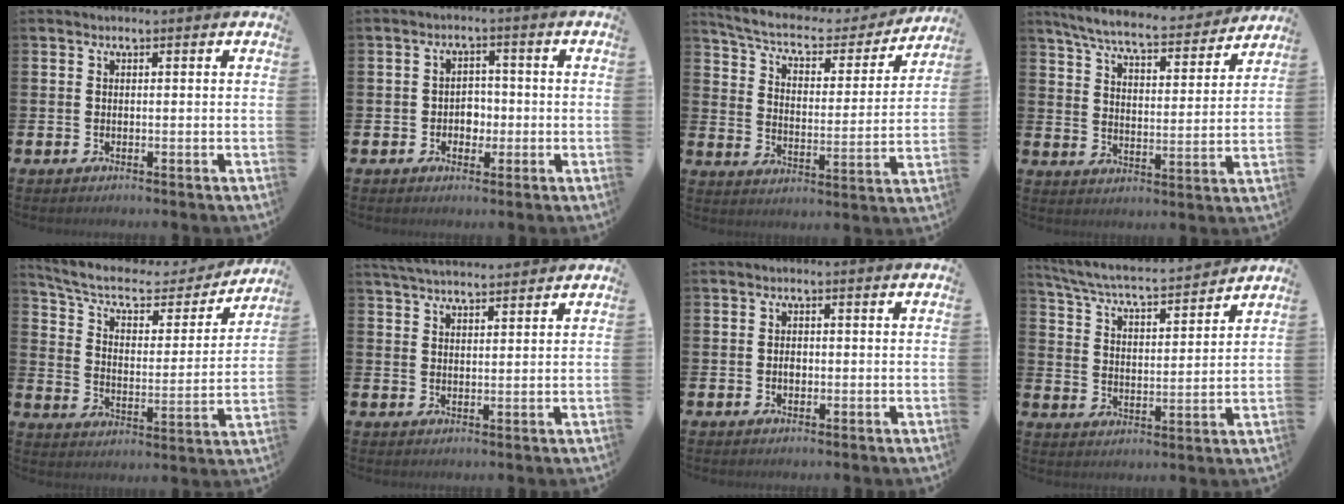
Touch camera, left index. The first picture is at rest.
{"total": 2.8, "force": [-0.7, 2.4, 1.3], "torque": [-0.019, 0.003, -0.021]}
{"total": 7.1, "force": [6.1, 2.2, 2.9], "torque": [-0.084, -0.042, 0.099]}
{"total": 7.5, "force": [6.9, 0.8, 2.7], "torque": [-0.087, -0.041, 0.118]}
{"total": 8.3, "force": [6.9, 3.0, 3.6], "torque": [-0.101, -0.045, 0.113]}
{"total": 4.2, "force": [4.1, 0.3, 0.7], "torque": [-0.021, -0.017, 0.075]}
{"total": 1.3, "force": [-0.1, 1.0, 0.9], "torque": [-0.005, 0.002, -0.007]}
{"total": 5.7, "force": [5.4, 0.4, 1.9], "torque": [-0.061, -0.044, 0.088]}